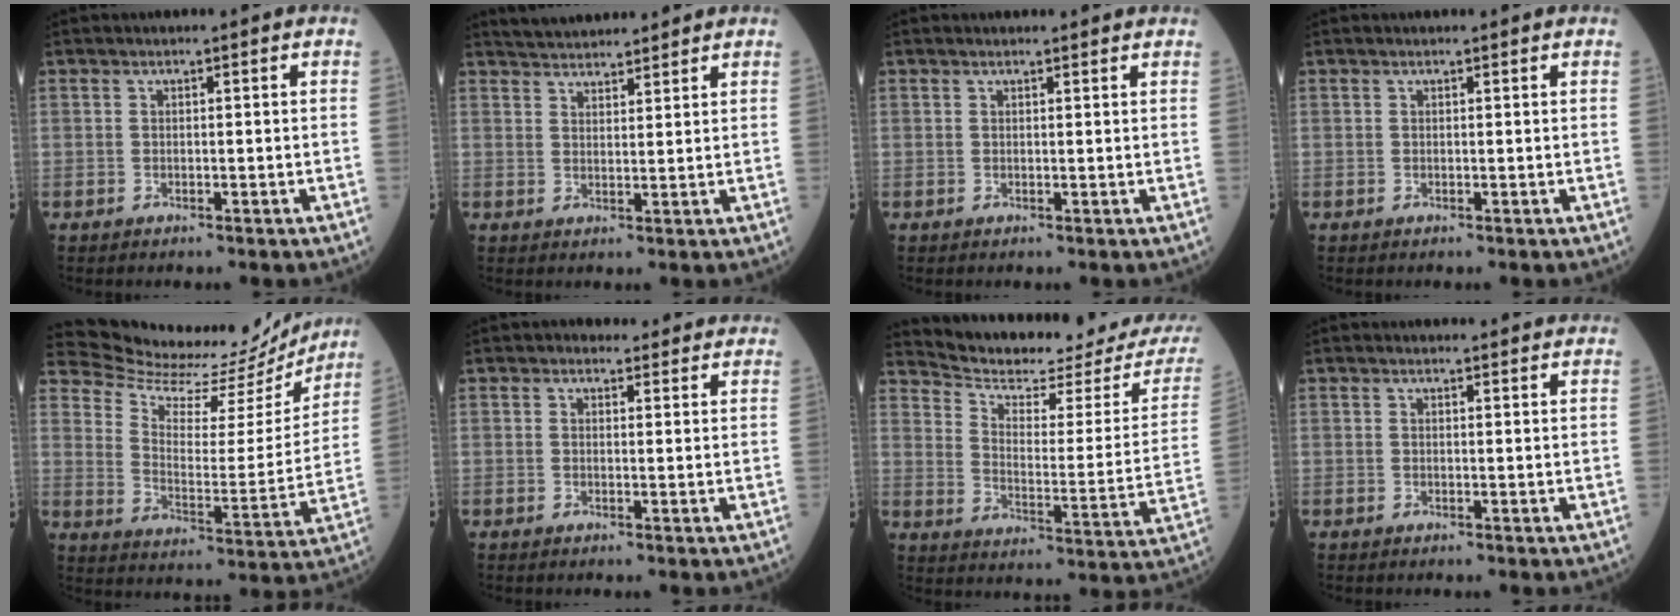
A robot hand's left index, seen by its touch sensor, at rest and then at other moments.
{"total": 7.3, "force": [7.0, 1.2, 1.7], "torque": [-0.028, 0.023, 0.105]}
{"total": 3.5, "force": [3.4, 0.5, 0.7], "torque": [-0.011, 0.013, 0.034]}
{"total": 1.3, "force": [1.3, 0.1, 0.2], "torque": [-0.008, 0.008, 0.014]}
{"total": 18.8, "force": [18.4, 3.5, 2.3], "torque": [-0.042, -0.056, 0.241]}
{"total": 6.1, "force": [5.7, 2.1, 0.5], "torque": [0.012, 0.002, 0.047]}
{"total": 17.3, "force": [16.7, 0.7, 4.3], "torque": [-0.072, -0.081, 0.225]}
{"total": 5.3, "force": [5.1, 0.9, 1.1], "torque": [-0.008, 0.010, 0.048]}